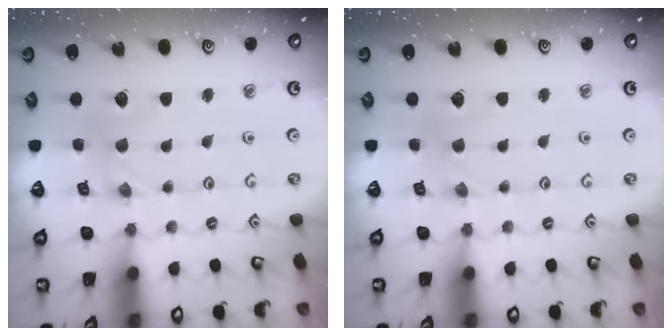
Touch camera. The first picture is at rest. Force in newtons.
{"total": 0.0}